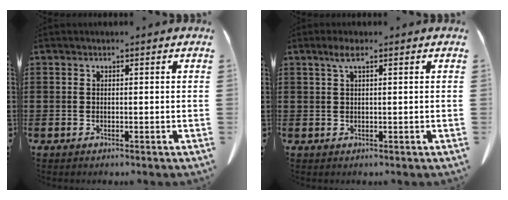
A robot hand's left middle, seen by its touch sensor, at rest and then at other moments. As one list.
[{"total": 2.1, "force": [0.9, 0.3, 1.9], "torque": [-0.040, 0.004, 0.015]}]